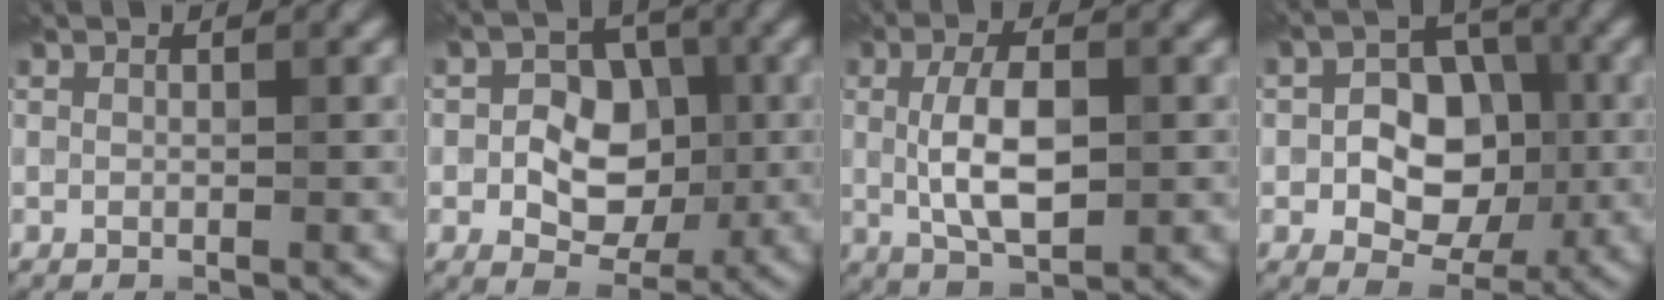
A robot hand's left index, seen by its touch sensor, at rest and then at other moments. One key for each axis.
{"total": 5.5, "fx": -0.6, "fy": 4.1, "fz": 3.6, "tx": -0.041, "ty": 0.004, "tz": -0.016}
{"total": 5.1, "fx": 0.1, "fy": 2.2, "fz": 4.6, "tx": -0.092, "ty": 0.001, "tz": 0.002}
{"total": 6.6, "fx": -1.0, "fy": 4.7, "fz": 4.5, "tx": -0.056, "ty": 0.008, "tz": -0.021}